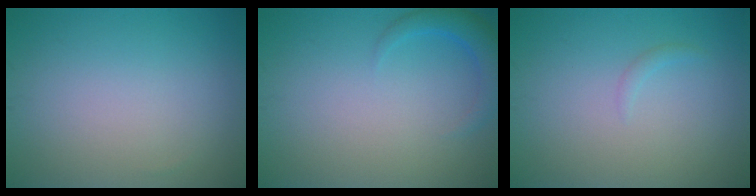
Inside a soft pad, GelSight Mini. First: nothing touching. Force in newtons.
{"total": 2.5, "press": 2.5, "slide": 0.3}
{"total": 0.6, "press": 0.6, "slide": 0.1}